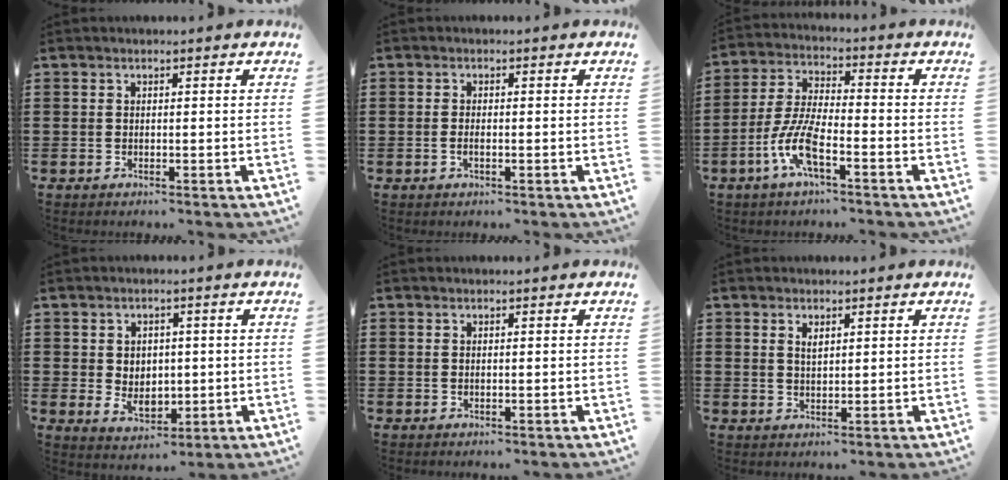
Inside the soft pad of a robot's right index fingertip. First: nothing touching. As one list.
[{"total": 1.0, "force": [-0.5, 0.2, 0.8], "torque": [-0.018, -0.004, -0.007]}, {"total": 8.2, "force": [-4.2, 2.0, 6.7], "torque": [-0.164, -0.011, -0.085]}, {"total": 4.2, "force": [-0.1, 3.4, 2.5], "torque": [-0.040, 0.004, -0.006]}, {"total": 0.0}, {"total": 1.4, "force": [0.6, 0.6, 1.1], "torque": [-0.023, 0.003, 0.010]}]